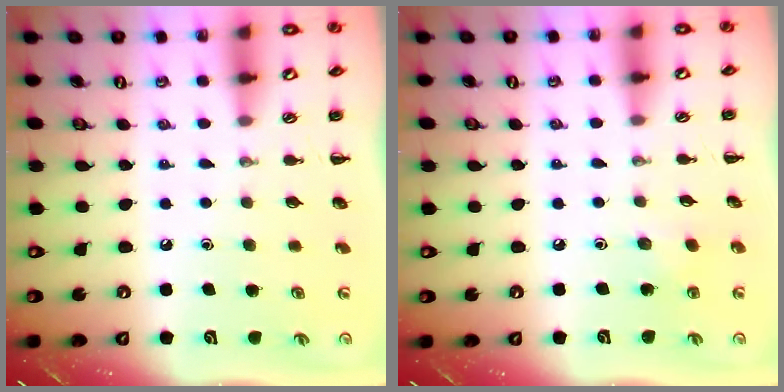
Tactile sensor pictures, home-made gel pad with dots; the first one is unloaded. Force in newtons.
{"total": 3.0, "press": 2.8, "slide": 1.0}